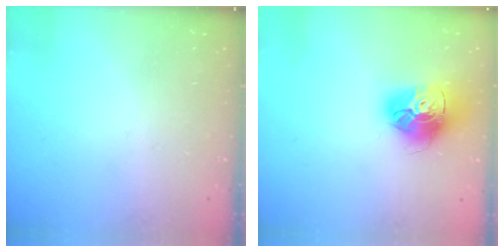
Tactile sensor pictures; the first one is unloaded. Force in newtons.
{"total": 15.9, "press": 15.8, "slide": 1.4}